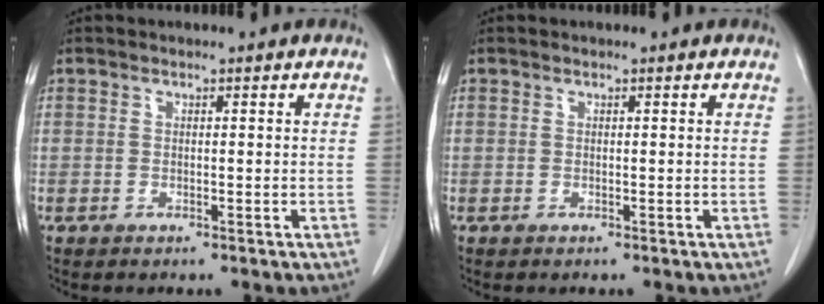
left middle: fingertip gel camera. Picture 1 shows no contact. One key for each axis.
{"total": 0.0}